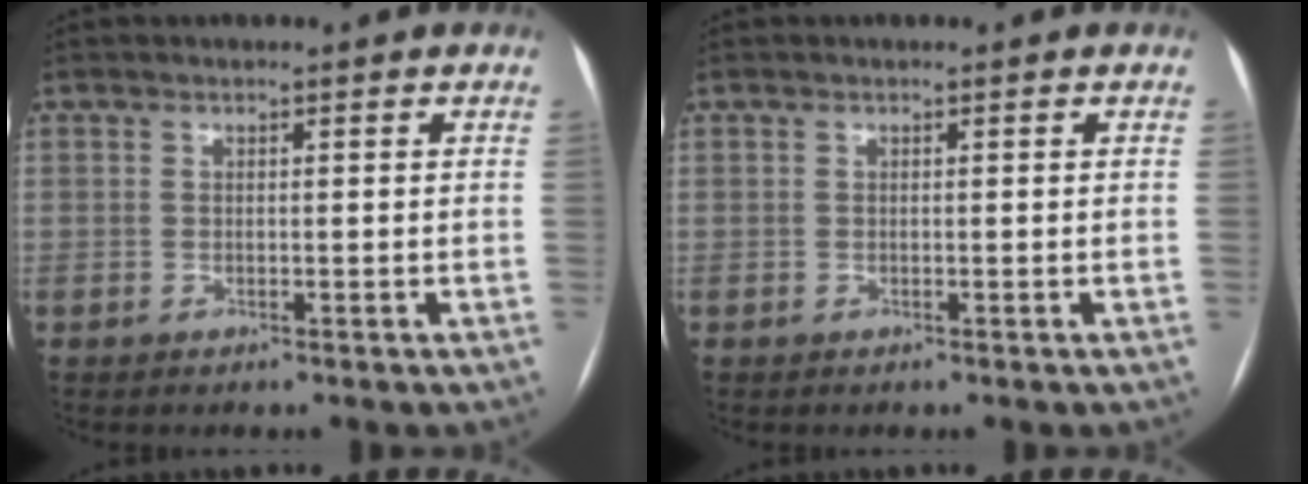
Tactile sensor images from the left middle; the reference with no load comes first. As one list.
[{"total": 0.0}]